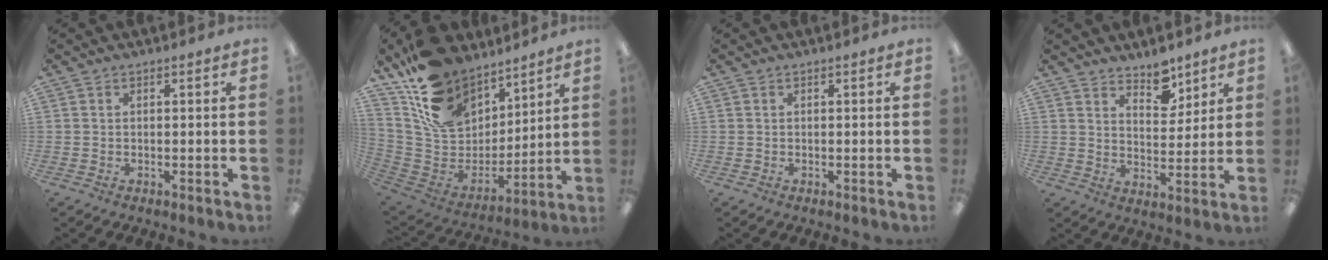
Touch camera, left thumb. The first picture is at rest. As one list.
[{"total": 17.3, "force": [11.4, 11.4, 6.4], "torque": [-0.138, -0.071, 0.221]}, {"total": 0.0}, {"total": 7.3, "force": [6.2, 3.2, 2.0], "torque": [-0.010, -0.046, 0.110]}]